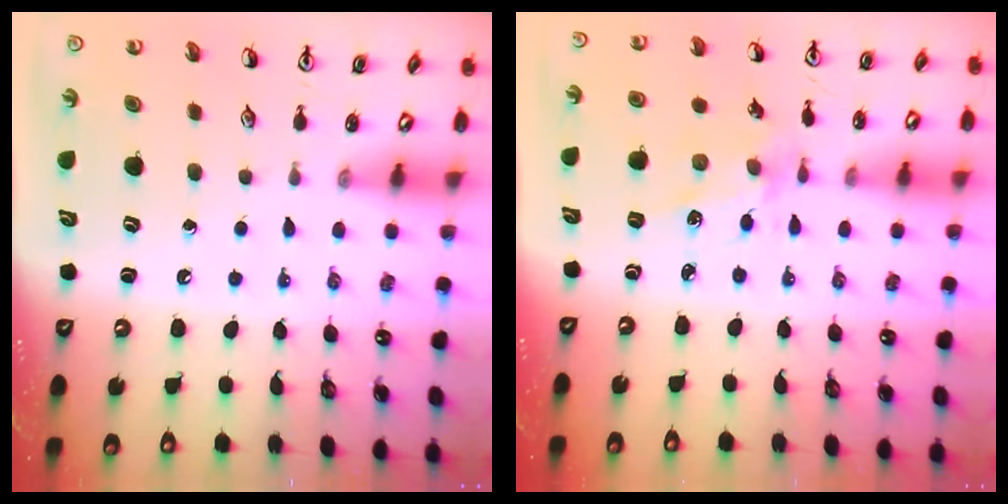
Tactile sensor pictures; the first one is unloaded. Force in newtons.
{"total": 3.4, "press": 3.3, "slide": 0.9}